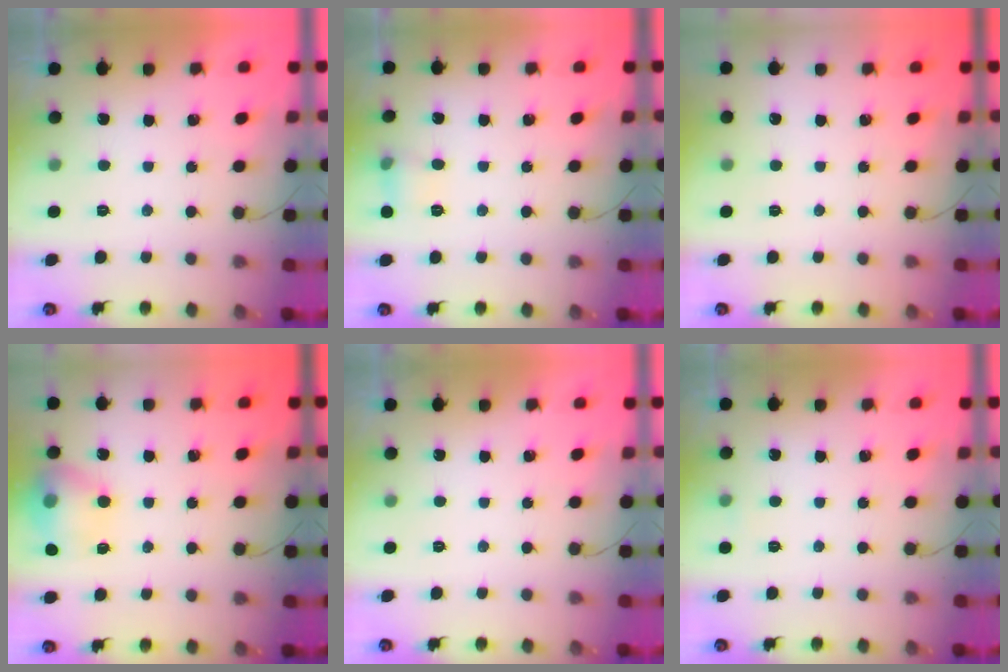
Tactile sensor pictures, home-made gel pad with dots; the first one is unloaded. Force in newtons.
{"total": 7.0, "press": 6.7, "slide": 1.9}
{"total": 0.0}
{"total": 14.7, "press": 14.6, "slide": 1.3}
{"total": 0.0}
{"total": 6.7, "press": 1.8, "slide": 6.5}